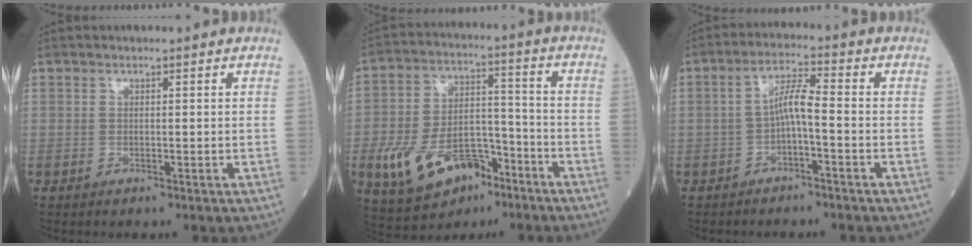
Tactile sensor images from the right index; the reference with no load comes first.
{"total": 14.4, "force": [-7.2, 7.4, 10.1], "torque": [-0.192, 0.011, -0.116]}
{"total": 4.5, "force": [-1.2, 0.5, 4.3], "torque": [-0.082, 0.017, -0.021]}